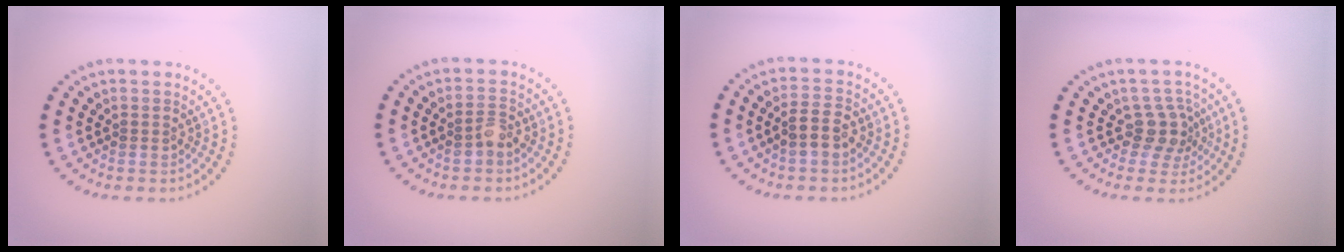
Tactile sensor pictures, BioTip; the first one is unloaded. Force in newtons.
{"total": 1.6, "press": 1.5, "slide": 0.3}
{"total": 2.4, "press": 2.3, "slide": 0.6}
{"total": 2.6, "press": 2.0, "slide": 1.7}